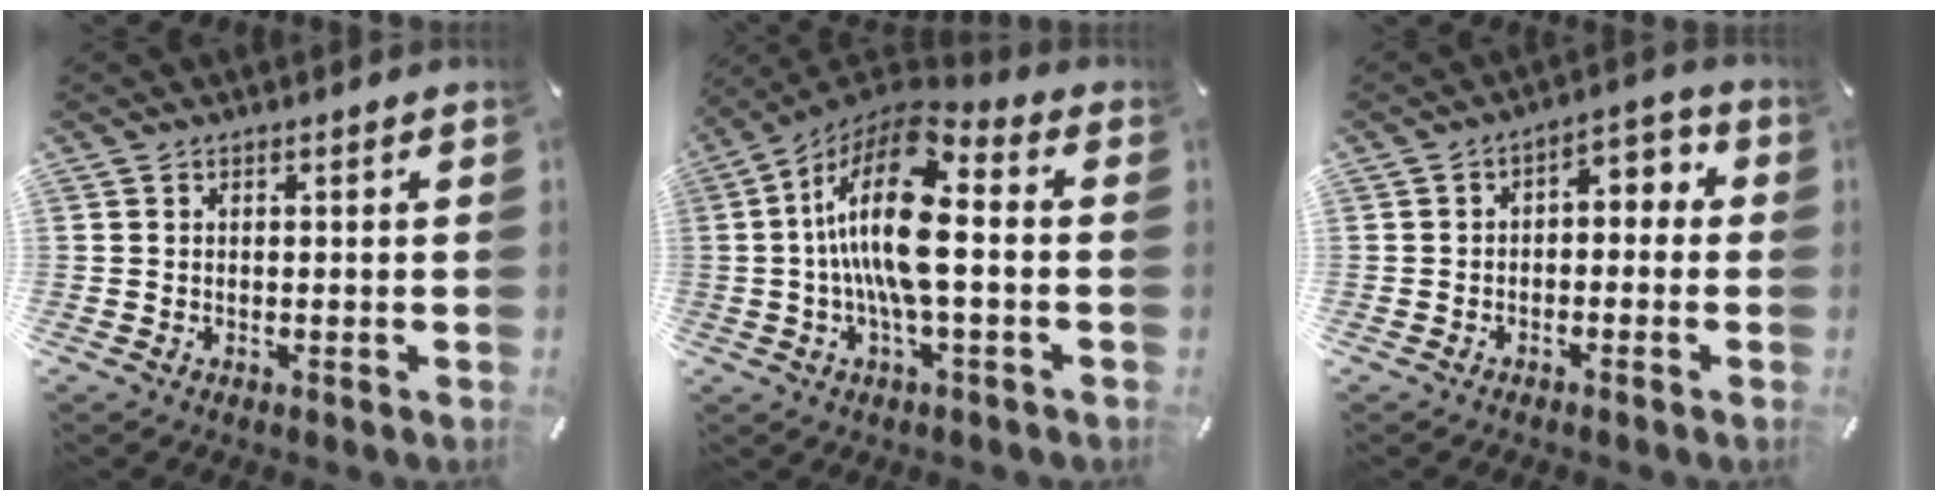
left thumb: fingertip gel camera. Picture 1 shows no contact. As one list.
[{"total": 18.1, "force": [0.3, 6.6, 16.8], "torque": [-0.351, -0.006, 0.000]}, {"total": 3.8, "force": [-1.7, 2.5, 2.3], "torque": [-0.037, 0.012, -0.040]}]